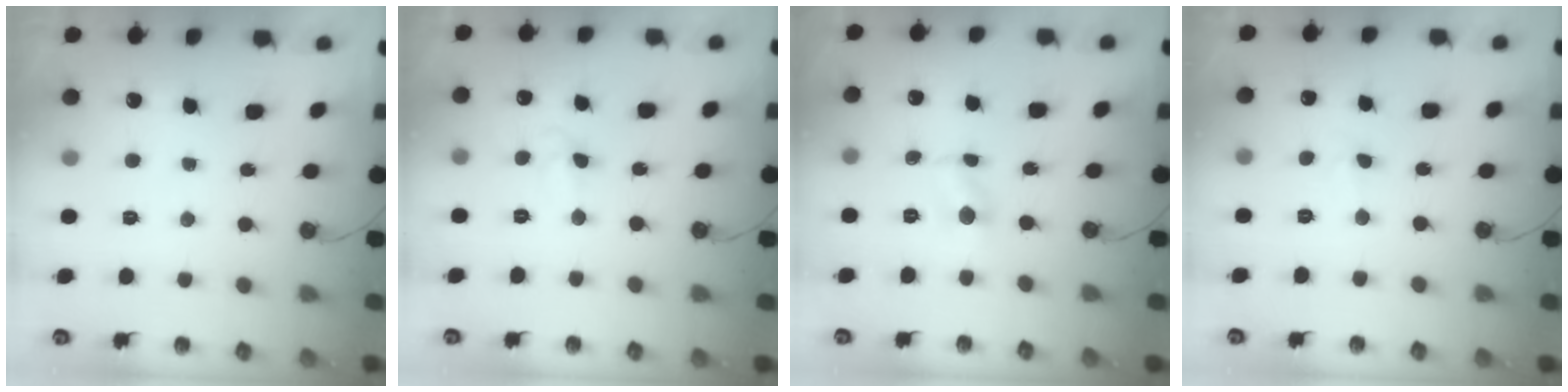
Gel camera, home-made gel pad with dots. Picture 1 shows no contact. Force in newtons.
{"total": 5.3, "press": 5.2, "slide": 0.8}
{"total": 2.7, "press": 2.7, "slide": 0.3}
{"total": 4.5, "press": 3.0, "slide": 3.4}